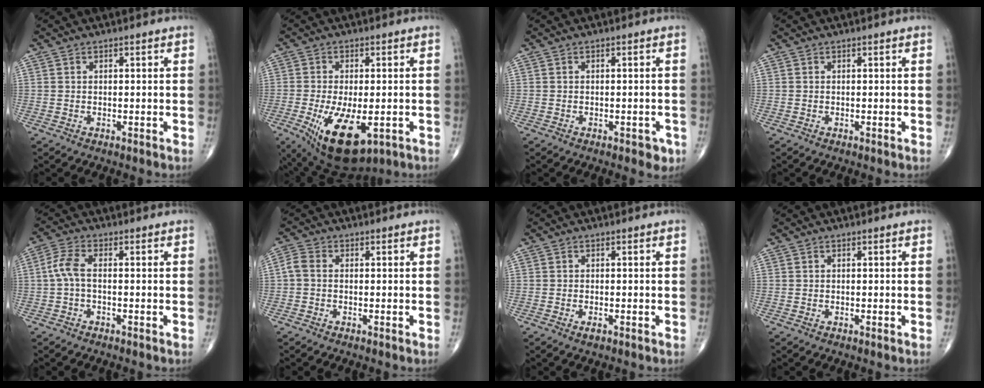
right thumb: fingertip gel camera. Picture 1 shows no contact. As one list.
[{"total": 13.4, "force": [-4.7, 6.3, 10.9], "torque": [-0.189, -0.011, -0.059]}, {"total": 2.4, "force": [-1.2, 1.3, 1.7], "torque": [-0.010, 0.004, -0.011]}, {"total": 0.0}, {"total": 4.2, "force": [-0.4, 1.7, 3.8], "torque": [-0.094, 0.013, -0.015]}, {"total": 2.6, "force": [-0.3, 1.8, 1.9], "torque": [-0.043, 0.006, -0.016]}, {"total": 1.1, "force": [-0.6, 0.5, 0.8], "torque": [-0.012, 0.000, -0.009]}, {"total": 0.0}]